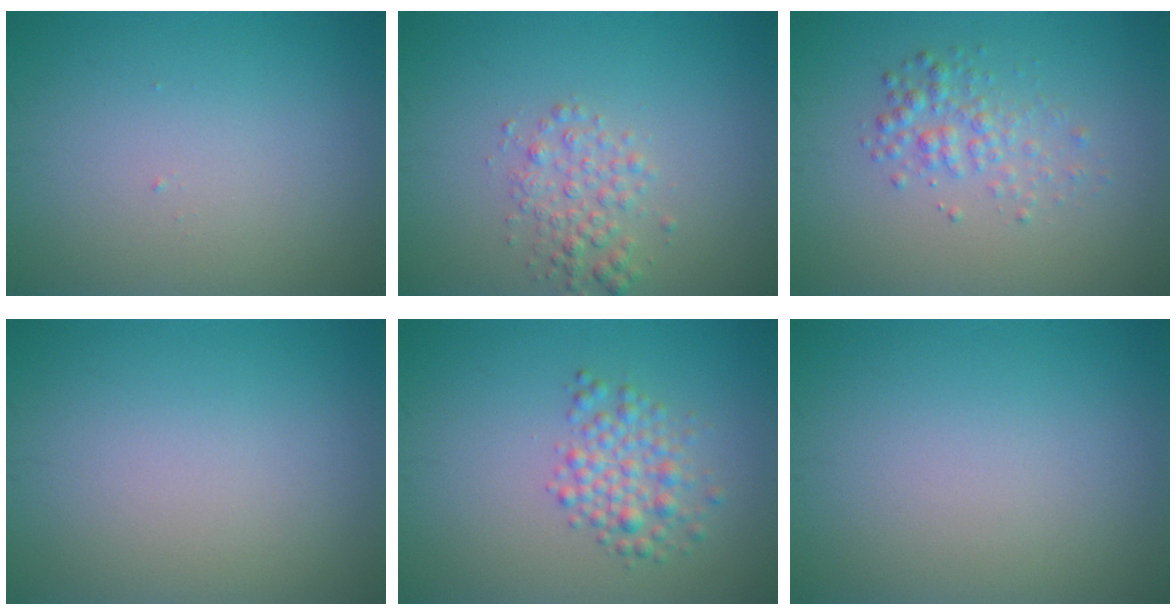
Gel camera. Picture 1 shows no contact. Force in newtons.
{"total": 2.4, "press": 2.4, "slide": 0.1}
{"total": 2.3, "press": 2.3, "slide": 0.1}
{"total": 0.0}
{"total": 2.9, "press": 2.9, "slide": 0.1}
{"total": 0.0}